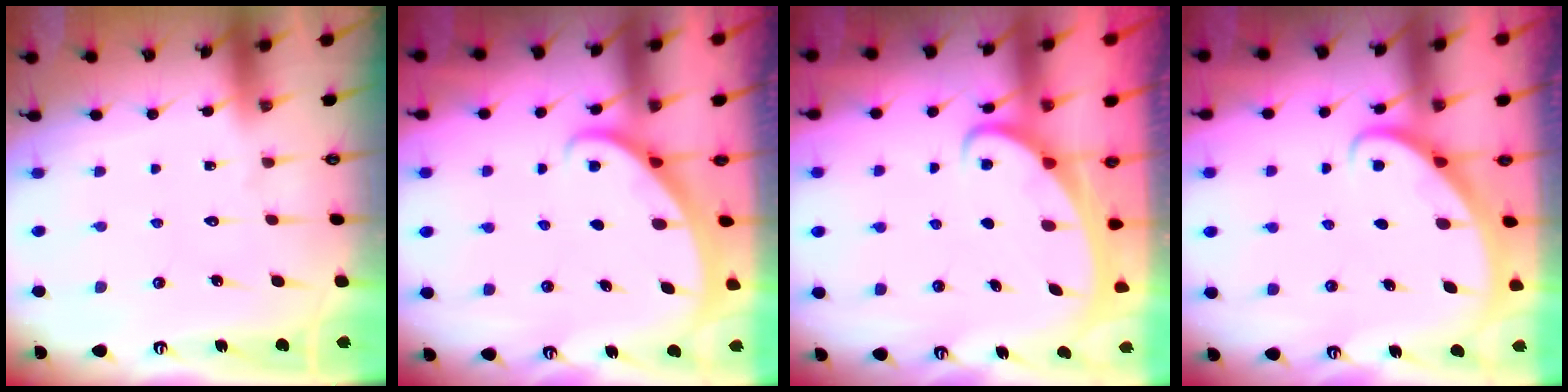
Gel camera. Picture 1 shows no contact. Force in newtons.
{"total": 1.4, "press": 1.4, "slide": 0.1}
{"total": 2.1, "press": 2.1, "slide": 0.3}
{"total": 2.9, "press": 2.9, "slide": 0.2}